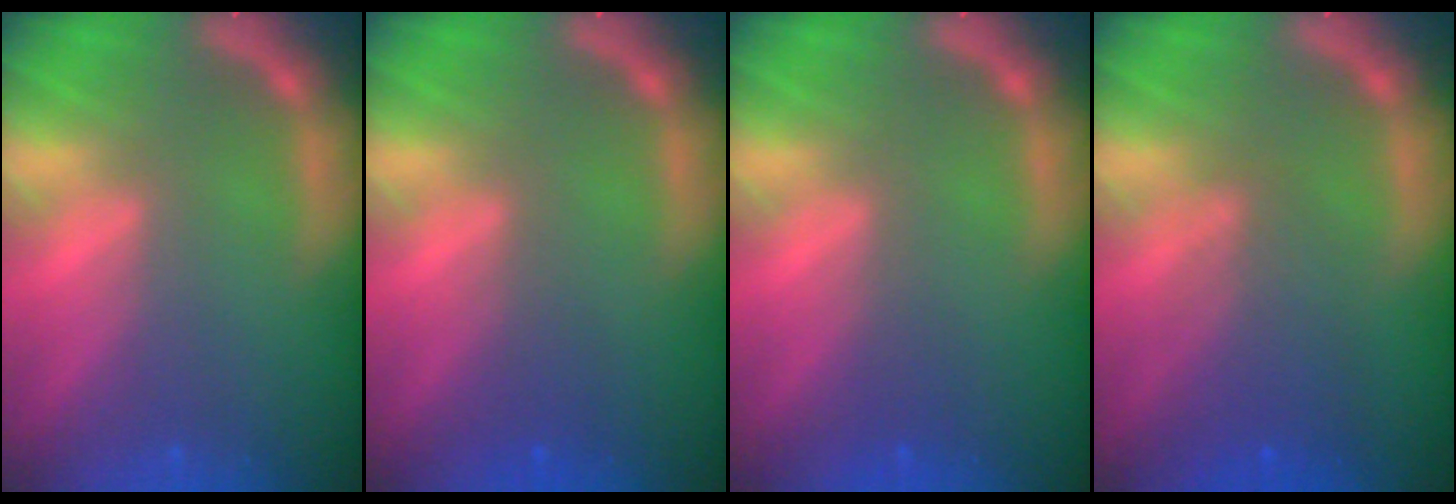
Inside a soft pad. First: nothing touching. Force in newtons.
{"total": 1.5}
{"total": 1.0}
{"total": 4.0}